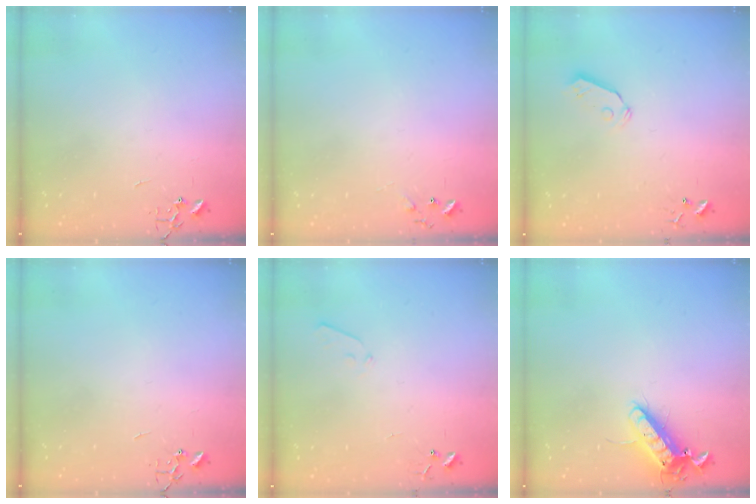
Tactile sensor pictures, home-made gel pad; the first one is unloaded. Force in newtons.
{"total": 5.6, "press": 5.6, "slide": 0.6}
{"total": 5.8, "press": 5.8, "slide": 0.3}
{"total": 0.0}
{"total": 3.4, "press": 3.4, "slide": 0.5}
{"total": 12.3, "press": 12.1, "slide": 2.3}